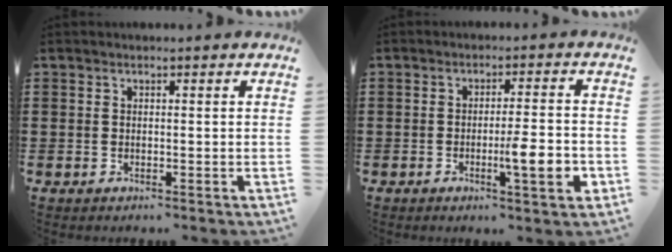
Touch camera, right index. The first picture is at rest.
{"total": 7.2, "force": [-2.1, 0.9, 6.8], "torque": [-0.091, -0.011, -0.035]}